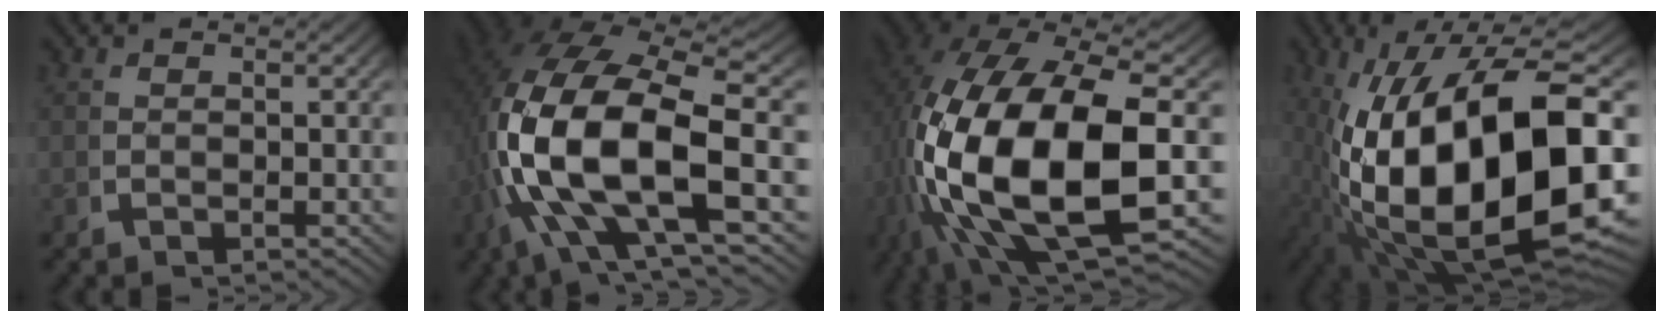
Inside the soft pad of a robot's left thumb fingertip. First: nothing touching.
{"total": 18.9, "force": [-0.7, 10.7, 15.6], "torque": [-0.338, -0.053, 0.014]}
{"total": 24.6, "force": [-1.5, 14.2, 20.1], "torque": [-0.445, -0.088, 0.025]}
{"total": 26.7, "force": [-3.4, 15.6, 21.4], "torque": [-0.399, -0.085, 0.003]}